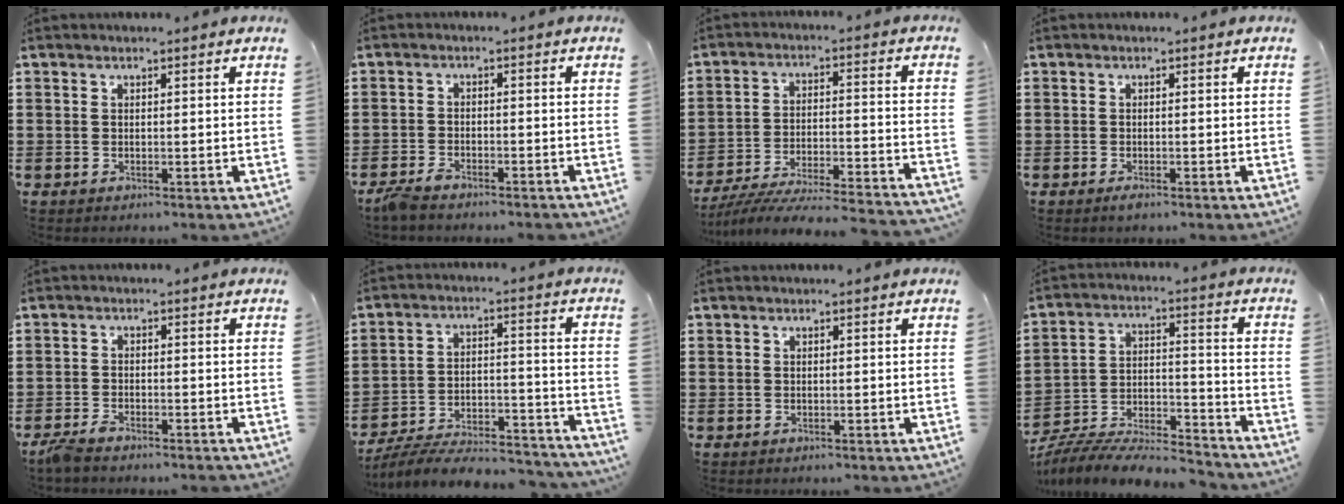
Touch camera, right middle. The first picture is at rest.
{"total": 2.7, "force": [-2.5, 0.3, 0.9], "torque": [-0.033, -0.003, -0.054]}
{"total": 6.6, "force": [-6.2, 0.0, 2.0], "torque": [-0.039, -0.009, -0.126]}
{"total": 0.7, "force": [-0.5, 0.1, 0.3], "torque": [-0.009, -0.007, -0.009]}
{"total": 2.7, "force": [-2.5, 0.2, 1.0], "torque": [-0.035, -0.004, -0.054]}
{"total": 7.5, "force": [-7.1, 0.8, 2.3], "torque": [-0.038, 0.006, -0.141]}
{"total": 0.8, "force": [-0.5, 0.7, 0.0], "torque": [0.000, 0.004, -0.012]}
{"total": 9.0, "force": [-8.8, 1.2, 1.8], "torque": [-0.020, 0.020, -0.171]}